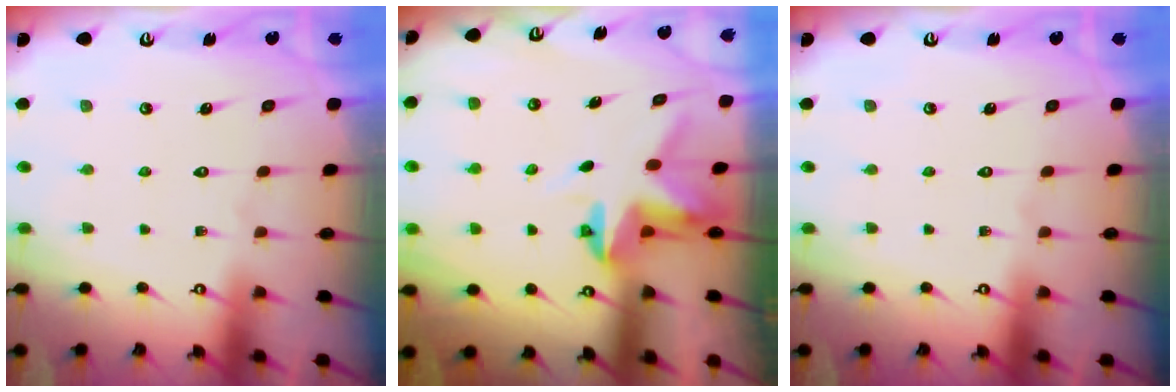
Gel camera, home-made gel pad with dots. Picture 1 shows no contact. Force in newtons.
{"total": 4.4, "press": 4.4, "slide": 0.2}
{"total": 0.0}